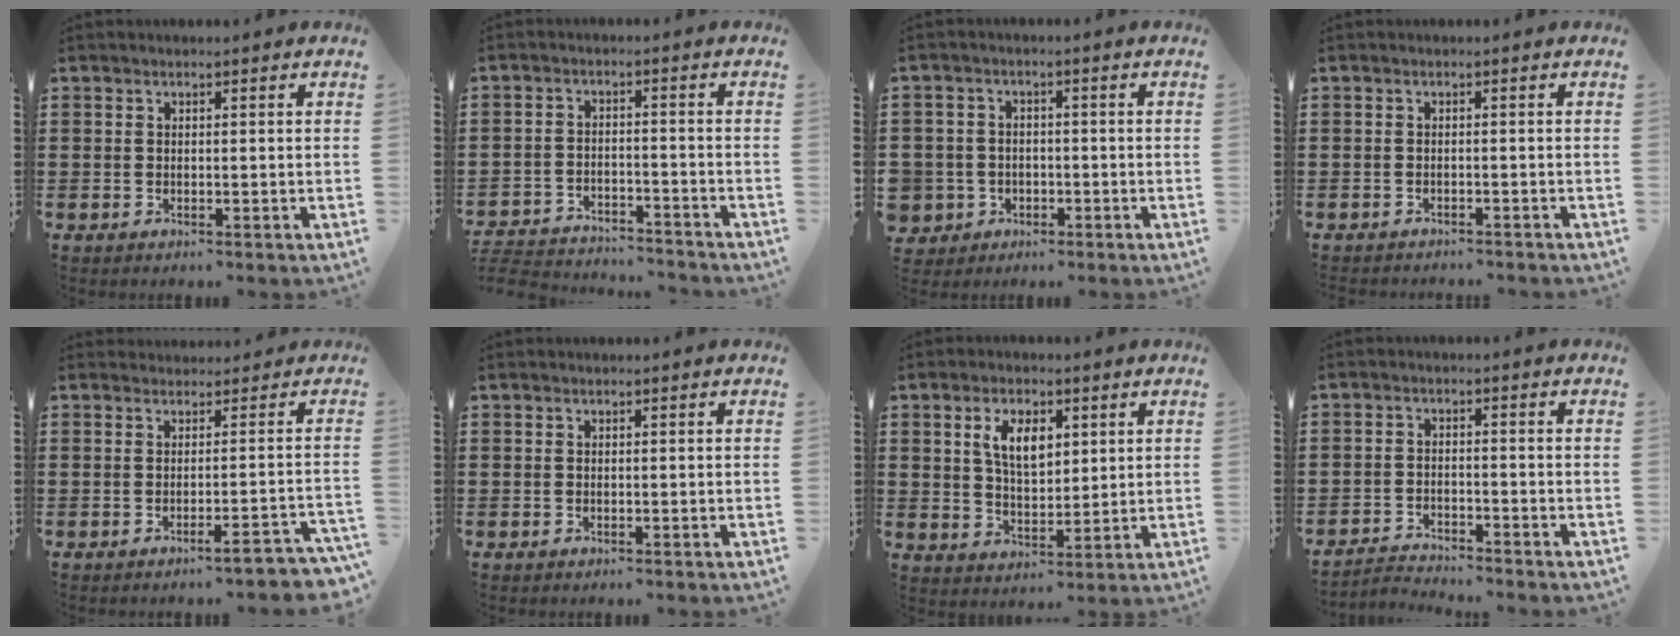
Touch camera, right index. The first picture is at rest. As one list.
[{"total": 4.2, "force": [-4.2, 0.4, 0.3], "torque": [-0.024, -0.002, -0.093]}, {"total": 4.0, "force": [-1.6, 3.7, 0.6], "torque": [-0.038, 0.006, -0.035]}, {"total": 0.9, "force": [-0.9, 0.1, 0.0], "torque": [-0.004, 0.002, -0.020]}, {"total": 1.3, "force": [-0.7, 0.2, 1.1], "torque": [-0.021, 0.003, -0.012]}, {"total": 0.0}, {"total": 6.2, "force": [2.5, 3.2, 4.7], "torque": [-0.095, 0.008, 0.041]}, {"total": 2.6, "force": [-2.6, 0.2, -0.1], "torque": [-0.008, 0.001, -0.056]}]